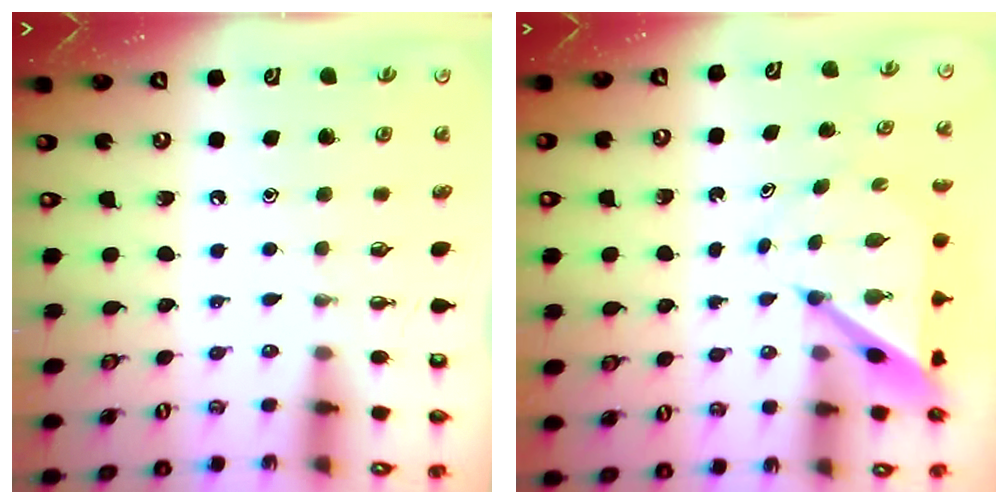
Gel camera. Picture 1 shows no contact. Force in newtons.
{"total": 6.0, "press": 5.9, "slide": 0.6}